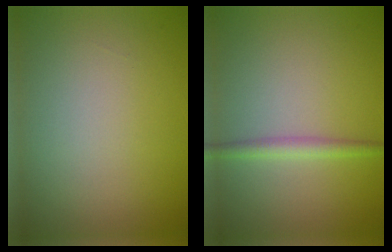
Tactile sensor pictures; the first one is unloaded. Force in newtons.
{"total": 1.7, "press": 1.7, "slide": 0.1}